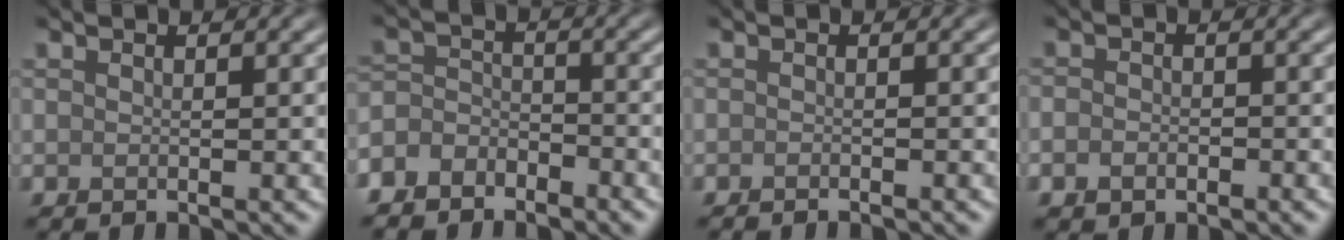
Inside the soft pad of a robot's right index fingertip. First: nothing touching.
{"total": 4.6, "force": [-3.9, 2.3, 0.9], "torque": [-0.002, -0.001, -0.077]}
{"total": 0.9, "force": [-0.9, 0.0, 0.3], "torque": [0.000, -0.003, -0.015]}
{"total": 1.7, "force": [-0.8, 1.2, 0.9], "torque": [-0.014, -0.002, -0.019]}